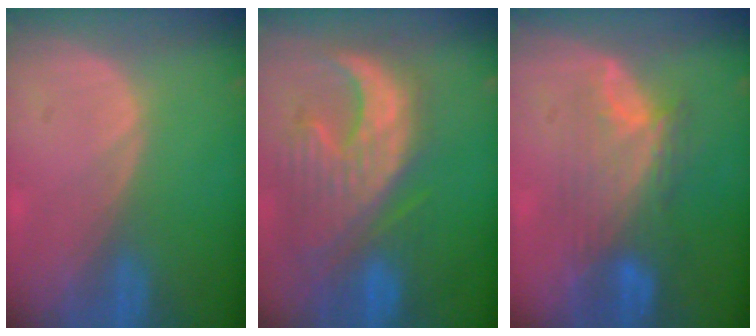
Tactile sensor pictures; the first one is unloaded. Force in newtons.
{"total": 12.6, "press": 11.2, "slide": 5.8}
{"total": 7.8, "press": 7.4, "slide": 2.4}